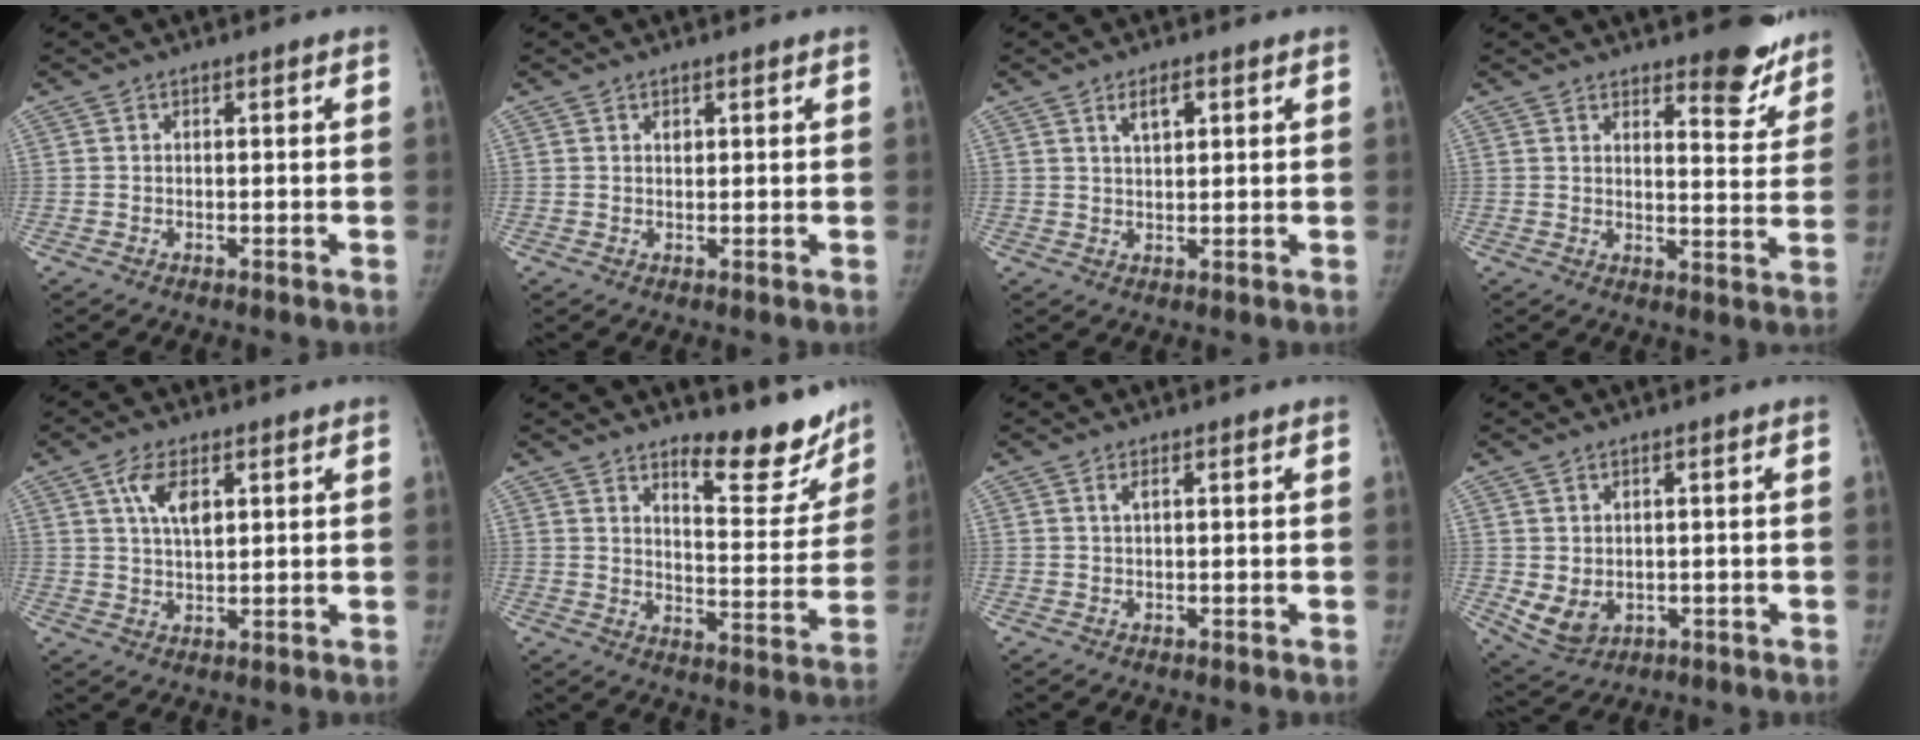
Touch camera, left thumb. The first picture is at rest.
{"total": 1.0, "force": [0.6, 0.6, 0.5], "torque": [-0.003, -0.004, 0.010]}
{"total": 3.5, "force": [1.9, 1.5, 2.6], "torque": [-0.039, -0.008, 0.034]}
{"total": 9.6, "force": [7.7, 3.3, 4.8], "torque": [-0.024, -0.060, 0.098]}
{"total": 6.2, "force": [2.7, 2.9, 4.7], "torque": [-0.083, -0.009, 0.054]}
{"total": 9.7, "force": [8.4, 2.6, 4.1], "torque": [-0.021, -0.076, 0.123]}
{"total": 1.0, "force": [0.5, 0.2, 0.8], "torque": [-0.019, 0.001, 0.010]}
{"total": 5.7, "force": [-0.4, 4.1, 3.9], "torque": [-0.066, -0.011, 0.012]}